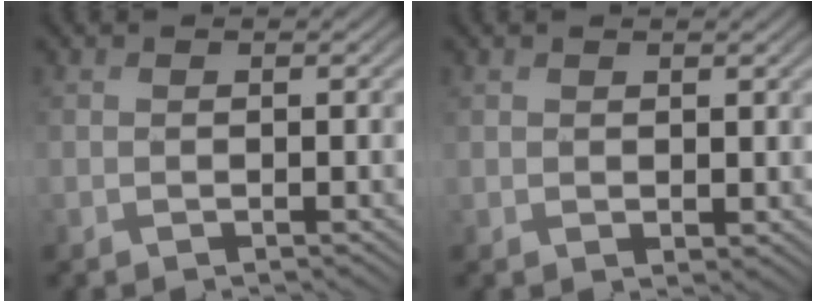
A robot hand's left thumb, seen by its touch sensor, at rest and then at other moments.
{"total": 1.2, "force": [1.0, 0.7, 0.4], "torque": [-0.006, -0.004, 0.024]}